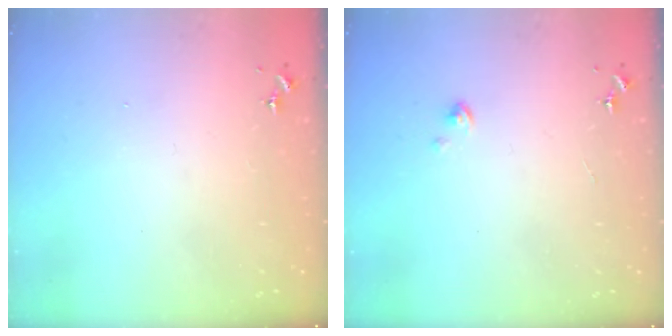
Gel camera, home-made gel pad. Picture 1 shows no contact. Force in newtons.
{"total": 2.5, "press": 2.4, "slide": 0.2}